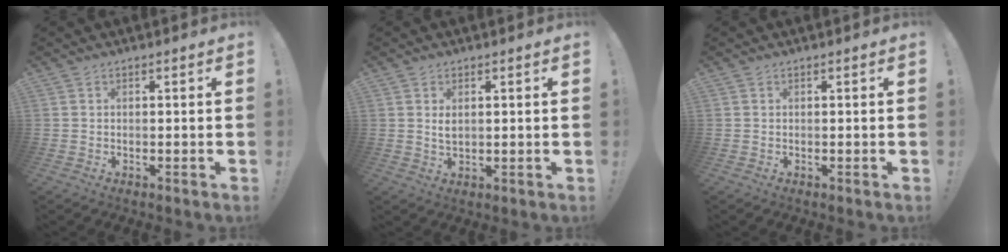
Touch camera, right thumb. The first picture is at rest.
{"total": 2.6, "force": [0.9, 1.3, 2.0], "torque": [-0.027, -0.005, 0.013]}
{"total": 0.0}